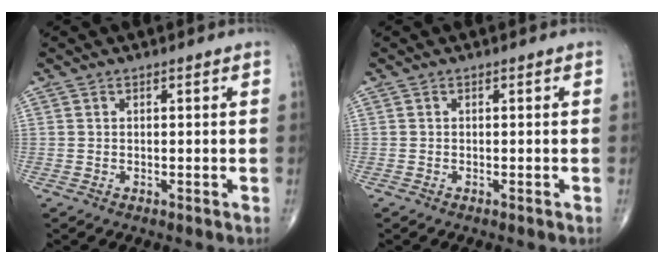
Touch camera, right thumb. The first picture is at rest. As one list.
[{"total": 0.0}]